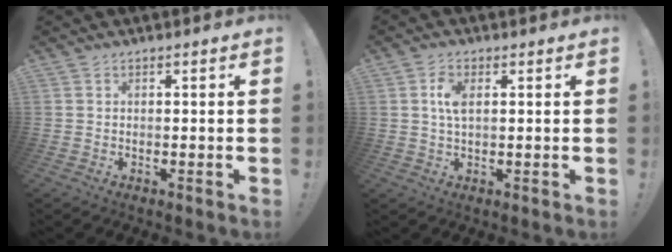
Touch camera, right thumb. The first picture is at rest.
{"total": 4.9, "force": [1.1, 2.4, 4.0], "torque": [-0.074, -0.002, 0.014]}